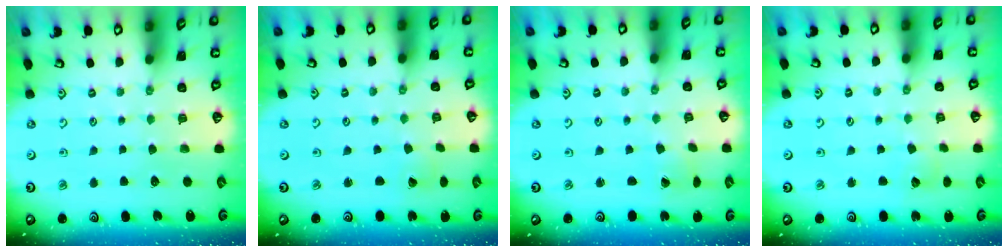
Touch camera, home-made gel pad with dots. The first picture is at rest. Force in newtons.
{"total": 0.8, "press": 0.8, "slide": 0.1}
{"total": 0.6, "press": 0.5, "slide": 0.2}
{"total": 3.0, "press": 3.0, "slide": 0.4}